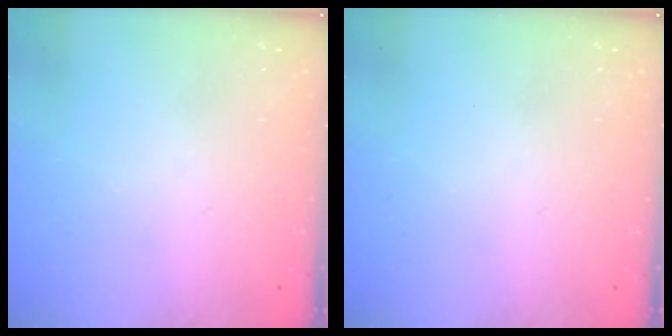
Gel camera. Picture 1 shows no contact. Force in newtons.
{"total": 0.0}